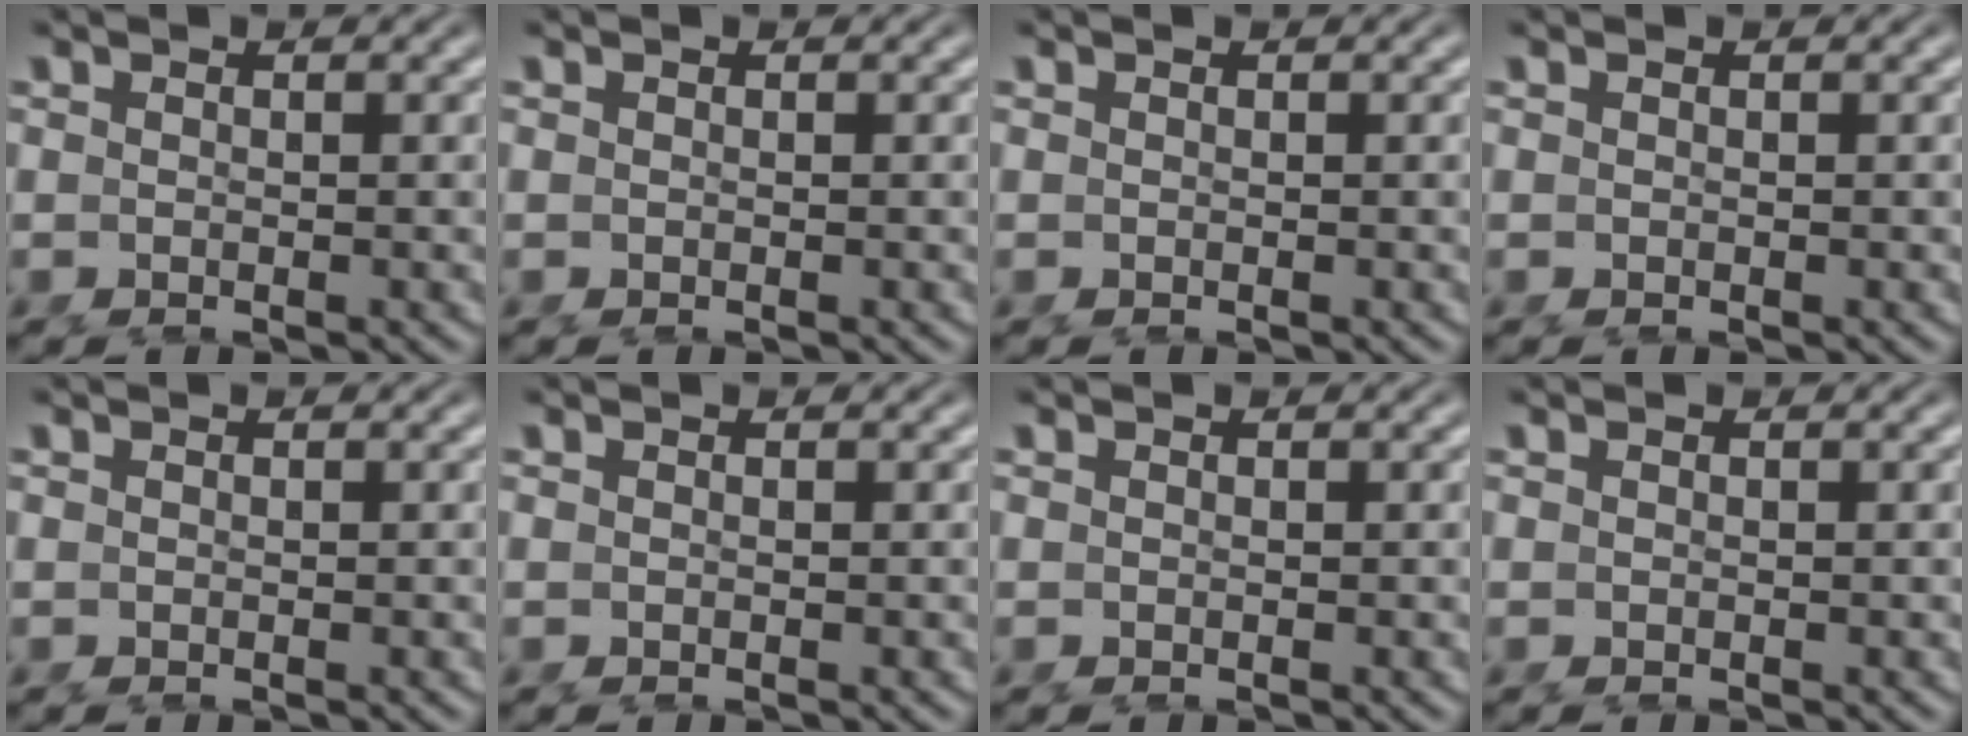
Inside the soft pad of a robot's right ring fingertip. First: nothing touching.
{"total": 0.0}
{"total": 0.0}
{"total": 0.0}
{"total": 0.0}
{"total": 0.0}
{"total": 0.0}
{"total": 0.0}